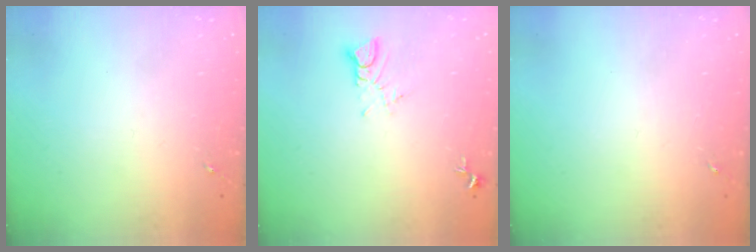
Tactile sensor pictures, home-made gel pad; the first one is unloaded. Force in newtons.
{"total": 4.2, "press": 4.2, "slide": 0.5}
{"total": 0.0}